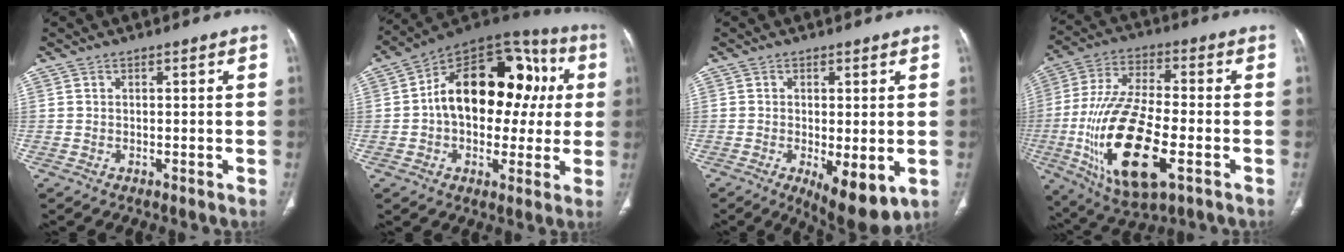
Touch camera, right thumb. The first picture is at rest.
{"total": 23.8, "force": [2.6, 15.0, 18.2], "torque": [-0.231, 0.046, 0.032]}
{"total": 9.6, "force": [-2.7, 3.6, 8.5], "torque": [-0.121, -0.020, -0.031]}
{"total": 21.9, "force": [-6.0, 8.6, 19.2], "torque": [-0.388, 0.005, -0.093]}